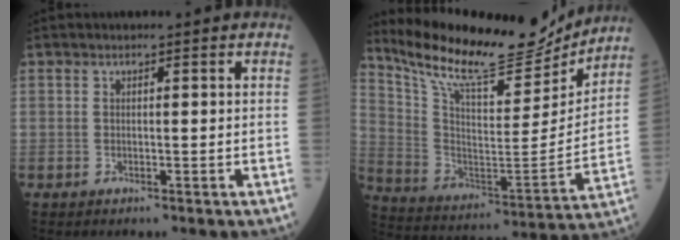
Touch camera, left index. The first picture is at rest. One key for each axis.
{"total": 20.9, "fx": 19.1, "fy": 3.3, "fz": 7.7, "tx": -0.152, "ty": -0.033, "tz": 0.306}